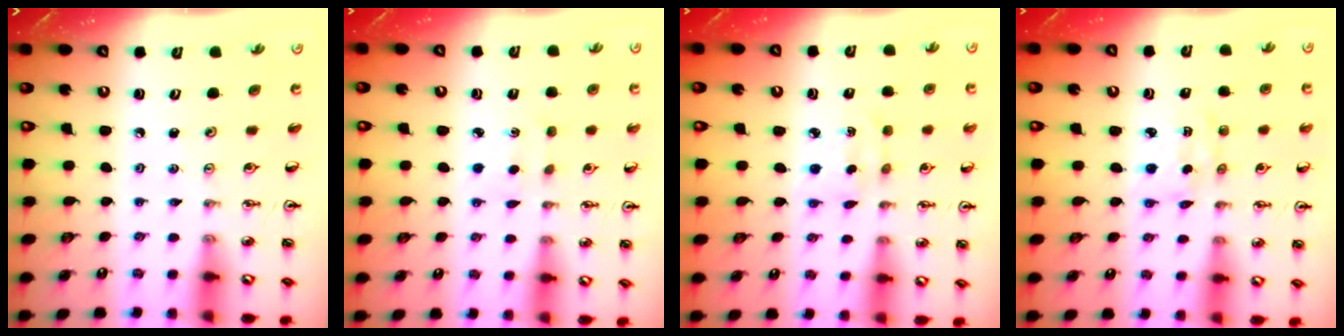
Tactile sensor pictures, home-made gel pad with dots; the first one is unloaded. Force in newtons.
{"total": 1.8, "press": 1.7, "slide": 0.5}
{"total": 2.8, "press": 2.8, "slide": 0.4}
{"total": 2.9, "press": 2.9, "slide": 0.4}